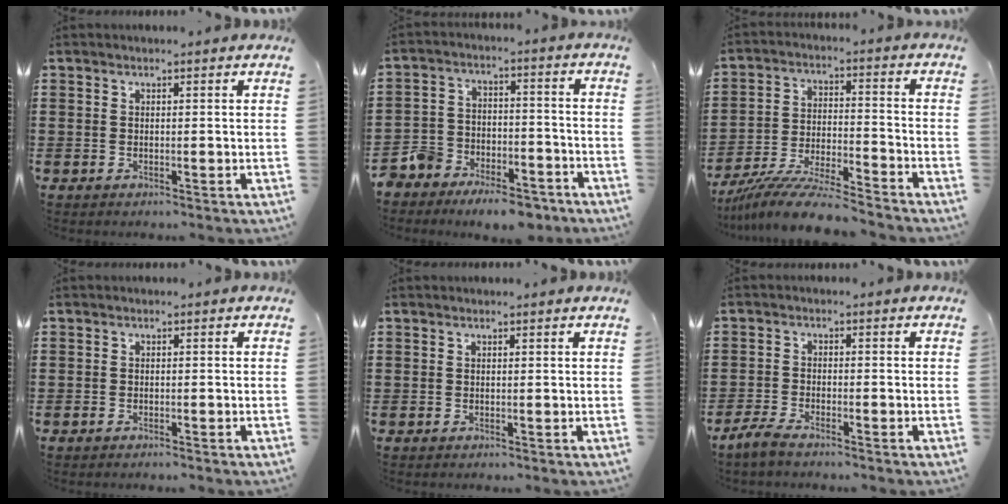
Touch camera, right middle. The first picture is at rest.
{"total": 7.6, "force": [-7.3, 1.9, 0.8], "torque": [-0.029, 0.023, -0.149]}
{"total": 9.5, "force": [-8.9, 0.3, 3.3], "torque": [-0.069, 0.009, -0.176]}
{"total": 0.5, "force": [-0.5, 0.1, 0.2], "torque": [-0.006, -0.001, -0.009]}
{"total": 0.0}
{"total": 2.9, "force": [-2.6, 0.3, 1.2], "torque": [-0.035, -0.001, -0.057]}